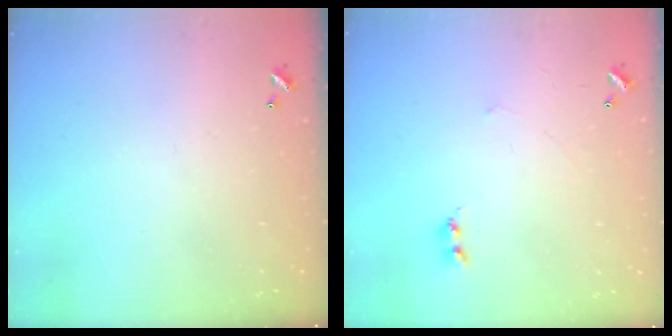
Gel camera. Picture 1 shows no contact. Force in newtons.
{"total": 2.6, "press": 2.6, "slide": 0.4}